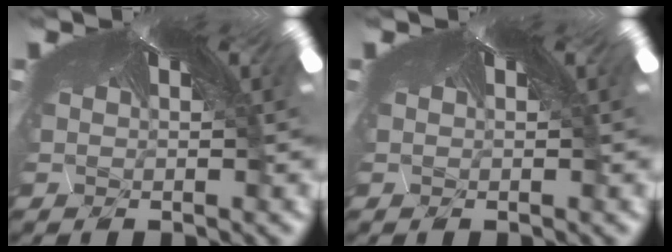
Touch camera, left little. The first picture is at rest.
{"total": 0.0}